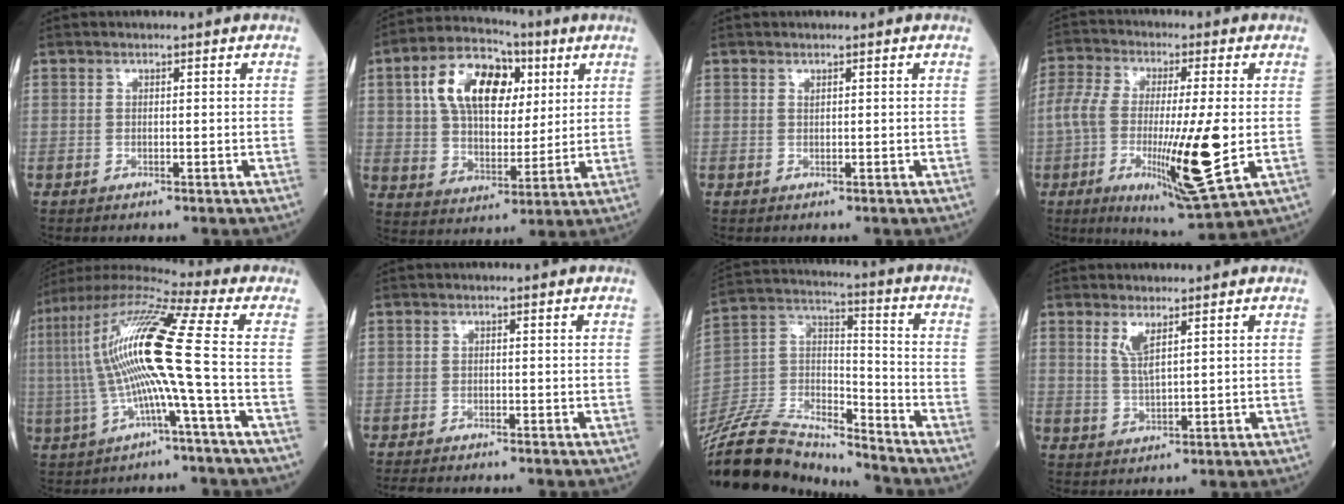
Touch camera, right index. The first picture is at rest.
{"total": 14.6, "force": [5.1, 8.4, 10.8], "torque": [-0.209, 0.032, 0.087]}
{"total": 0.0}
{"total": 15.8, "force": [-2.6, 2.4, 15.4], "torque": [-0.282, -0.019, -0.042]}
{"total": 15.5, "force": [-0.9, -0.9, 15.4], "torque": [-0.311, 0.023, -0.031]}
{"total": 4.9, "force": [-4.5, 0.6, 1.8], "torque": [-0.024, -0.012, -0.068]}
{"total": 21.9, "force": [-20.8, 3.2, 6.1], "torque": [-0.141, 0.016, -0.365]}
{"total": 3.3, "force": [1.8, 0.4, 2.8], "torque": [-0.060, -0.006, 0.040]}